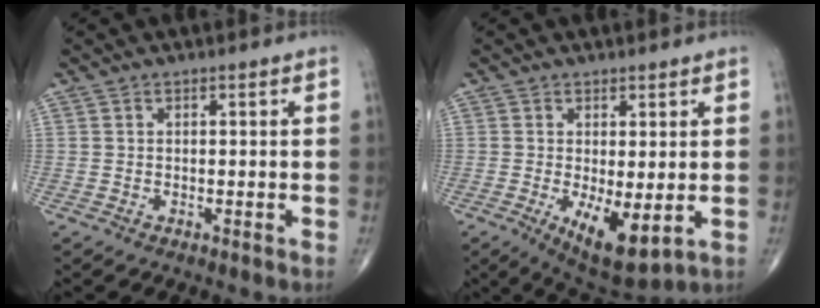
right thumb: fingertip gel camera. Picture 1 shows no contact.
{"total": 8.9, "force": [-1.7, 3.5, 8.0], "torque": [-0.118, -0.025, -0.015]}